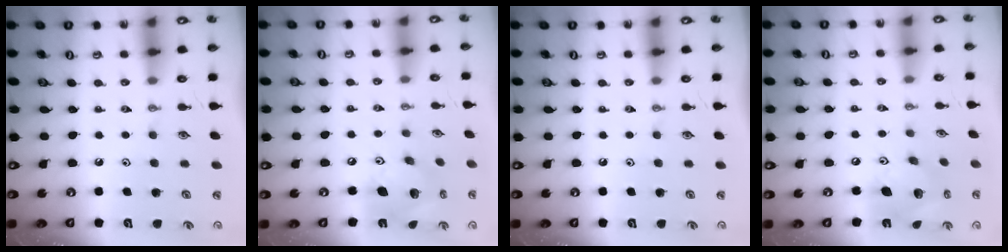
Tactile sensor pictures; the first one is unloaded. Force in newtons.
{"total": 15.5, "press": 15.3, "slide": 2.9}
{"total": 0.0}
{"total": 15.5, "press": 15.3, "slide": 2.9}